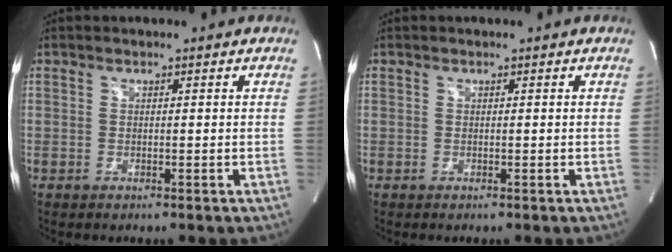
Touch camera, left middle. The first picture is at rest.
{"total": 0.0}